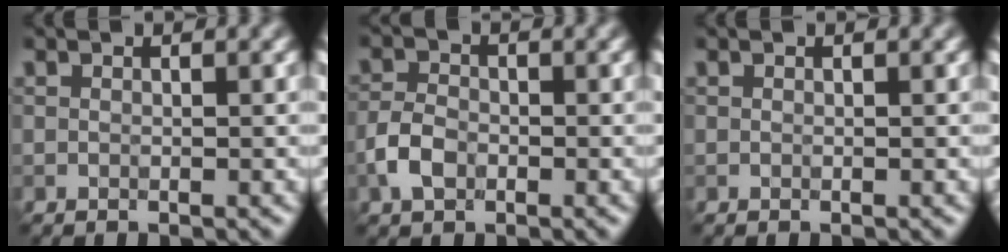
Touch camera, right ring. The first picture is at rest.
{"total": 2.8, "force": [-1.2, 1.8, 1.7], "torque": [-0.033, 0.002, -0.030]}
{"total": 0.0}